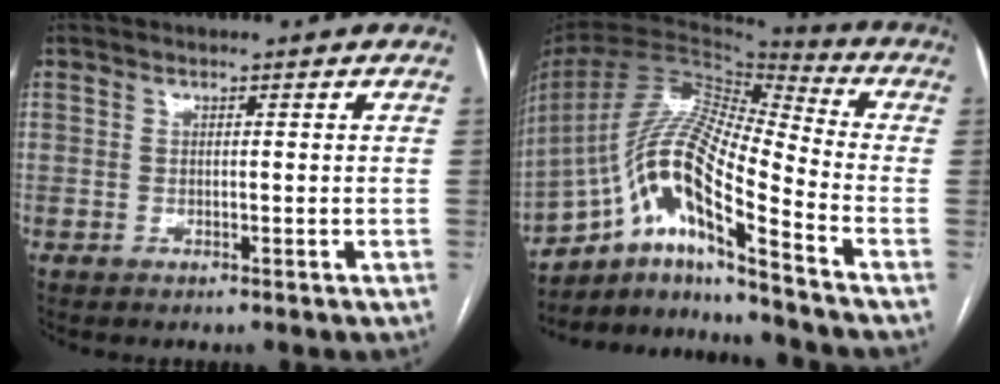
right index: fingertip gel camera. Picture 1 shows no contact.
{"total": 17.1, "force": [-9.9, 1.4, 13.9], "torque": [-0.275, 0.006, -0.177]}